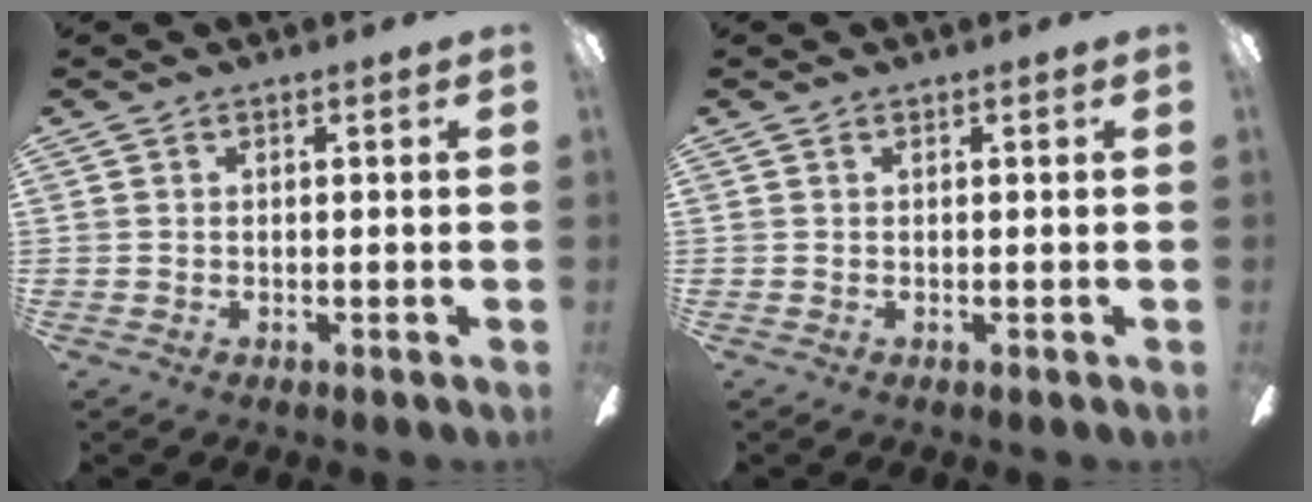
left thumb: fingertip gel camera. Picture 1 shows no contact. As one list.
[{"total": 0.0}]